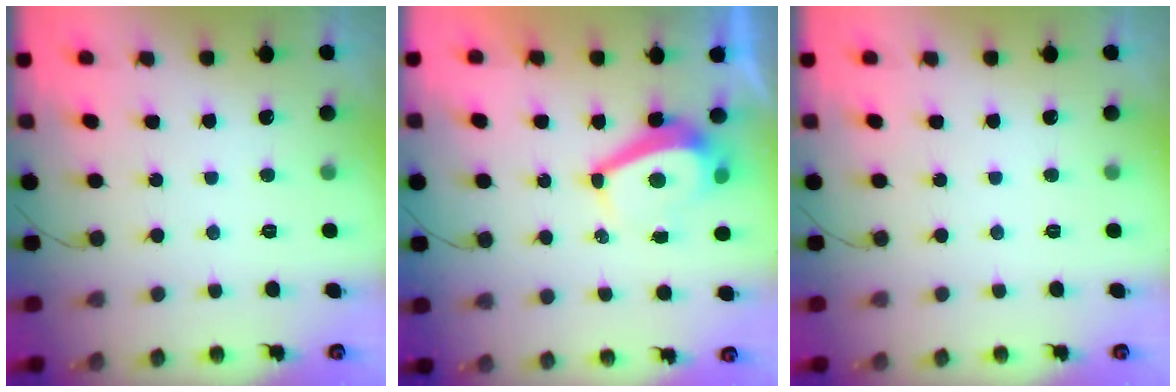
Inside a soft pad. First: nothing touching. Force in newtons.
{"total": 5.1, "press": 5.1, "slide": 0.3}
{"total": 0.0}